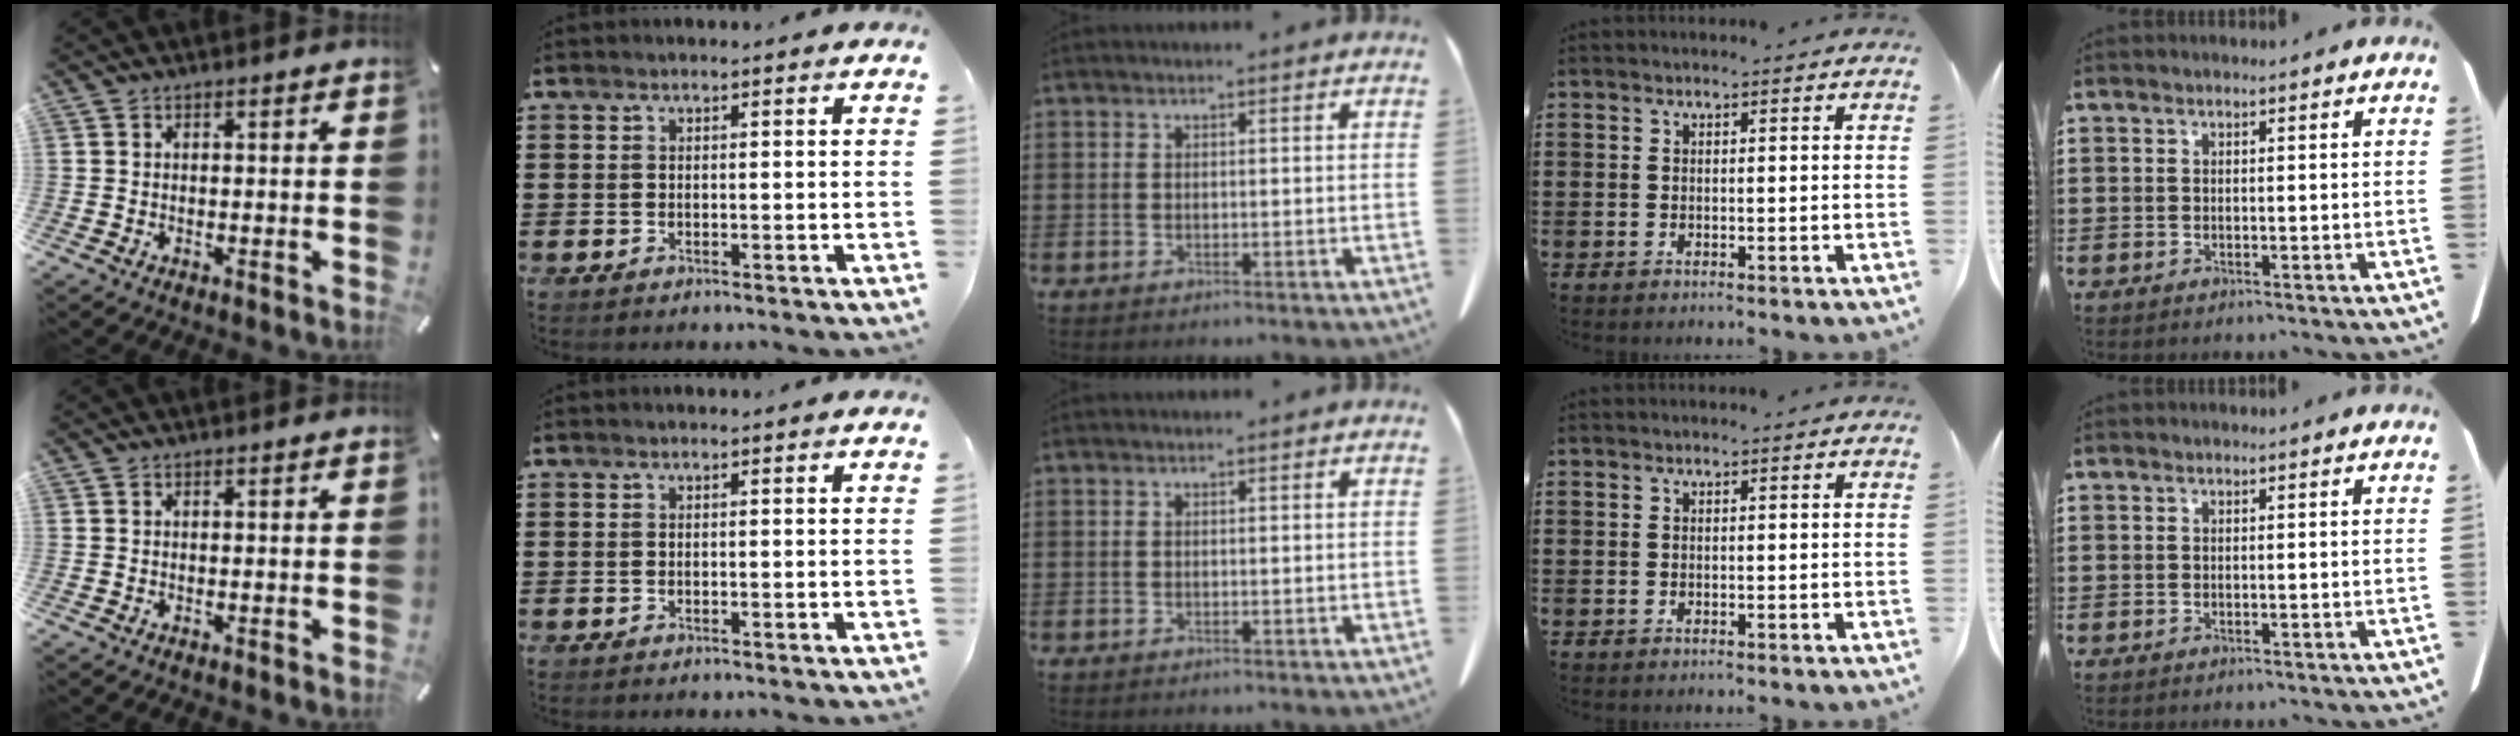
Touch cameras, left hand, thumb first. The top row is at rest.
{}